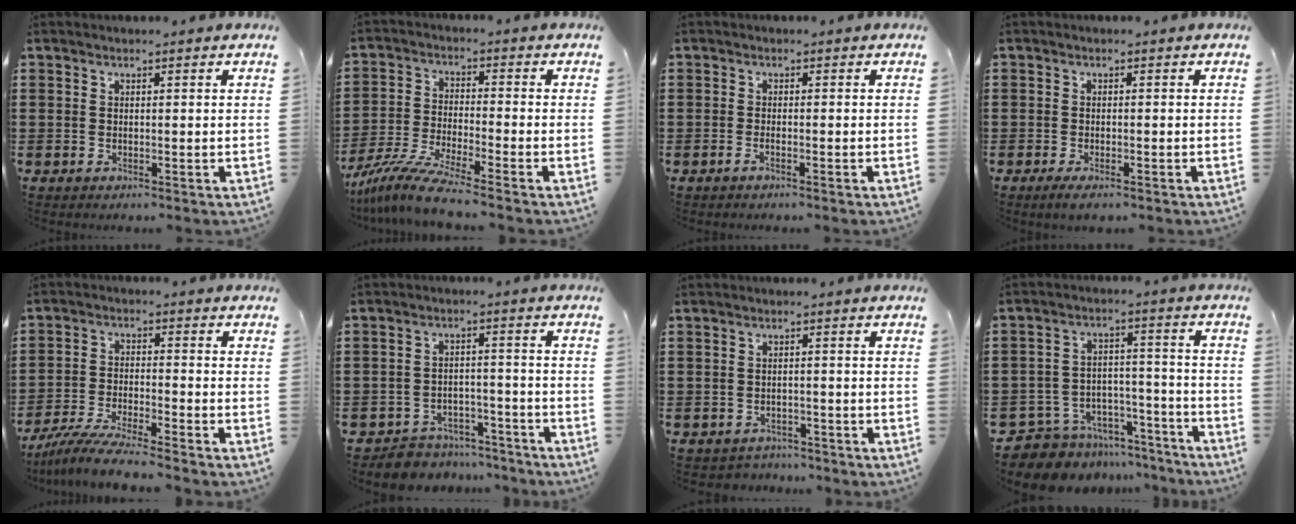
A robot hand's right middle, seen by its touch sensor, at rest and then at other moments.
{"total": 7.7, "force": [-6.5, 0.1, 4.1], "torque": [-0.101, -0.014, -0.132]}
{"total": 0.9, "force": [-0.6, 0.1, 0.7], "torque": [-0.013, -0.003, -0.010]}
{"total": 1.3, "force": [-1.0, 0.4, 0.7], "torque": [-0.015, -0.001, -0.019]}
{"total": 6.7, "force": [-6.2, -0.2, 2.5], "torque": [-0.056, -0.012, -0.120]}
{"total": 5.3, "force": [-5.2, 1.2, 0.0], "torque": [-0.001, 0.018, -0.107]}
{"total": 1.8, "force": [-1.7, 0.5, -0.2], "torque": [-0.005, 0.001, -0.040]}
{"total": 7.7, "force": [-7.2, 2.8, 0.4], "torque": [-0.009, 0.026, -0.139]}